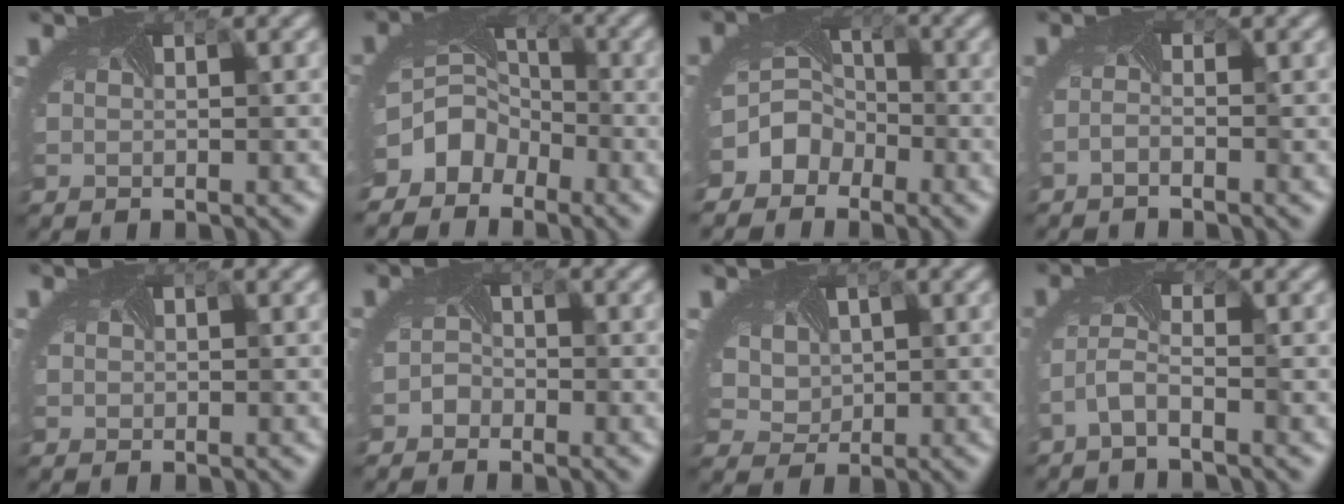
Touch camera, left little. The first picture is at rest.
{"total": 5.8, "force": [-3.7, 4.2, 1.7], "torque": [-0.017, -0.002, -0.060]}
{"total": 5.6, "force": [-3.3, 4.3, 1.2], "torque": [-0.002, -0.004, -0.062]}
{"total": 1.0, "force": [-0.9, -0.2, 0.3], "torque": [-0.015, -0.006, -0.020]}
{"total": 0.0}
{"total": 1.3, "force": [-1.2, 0.6, -0.2], "torque": [0.000, -0.002, -0.026]}
{"total": 4.0, "force": [1.5, 3.1, 2.1], "torque": [-0.050, 0.018, 0.032]}
{"total": 2.2, "force": [-1.6, 0.0, 1.5], "torque": [-0.044, -0.001, -0.039]}